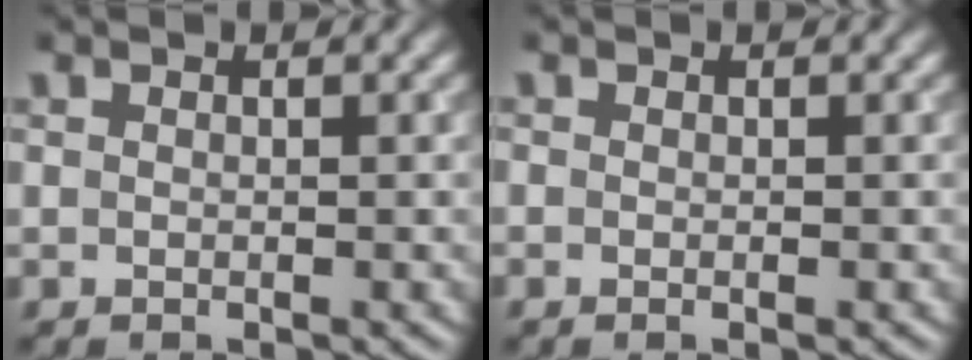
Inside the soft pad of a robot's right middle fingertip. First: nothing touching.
{"total": 0.6, "force": [-0.2, 0.1, 0.6], "torque": [-0.009, -0.004, -0.002]}